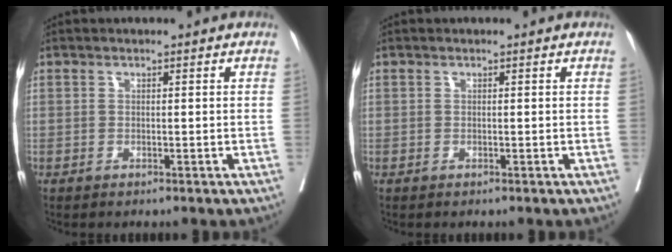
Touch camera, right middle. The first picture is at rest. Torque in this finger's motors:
{"motor_torque": [0.01, -0.01, 0.00, 0.00]}